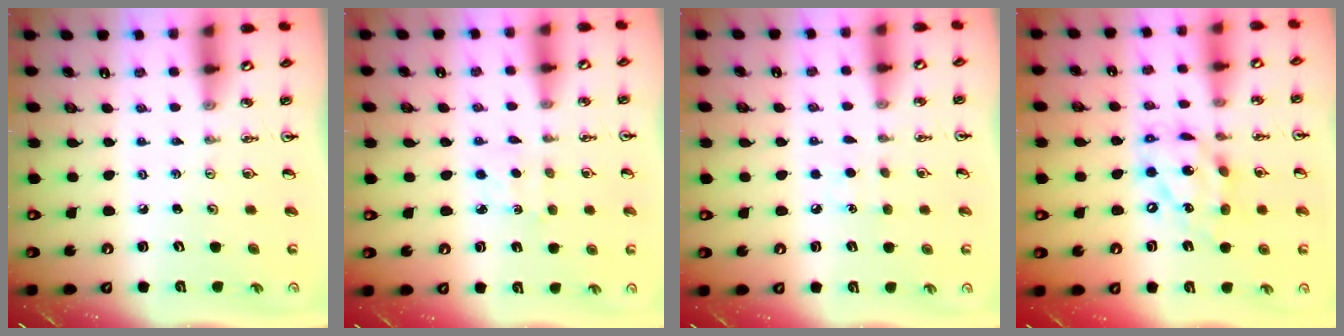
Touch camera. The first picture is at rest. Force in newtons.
{"total": 2.7, "press": 2.6, "slide": 0.3}
{"total": 4.2, "press": 4.2, "slide": 0.4}
{"total": 13.8, "press": 13.8, "slide": 1.2}